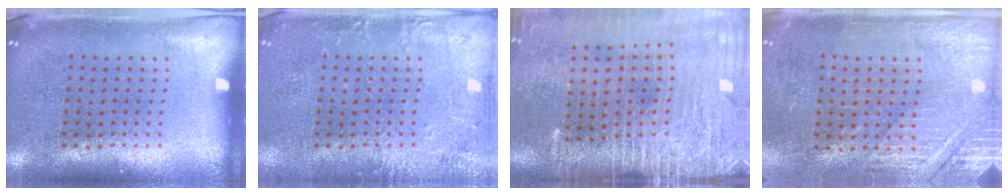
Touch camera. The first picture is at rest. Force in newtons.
{"total": 2.5, "press": 2.5, "slide": 0.3}
{"total": 4.1, "press": 3.5, "slide": 2.0}
{"total": 2.9, "press": 2.9, "slide": 0.3}